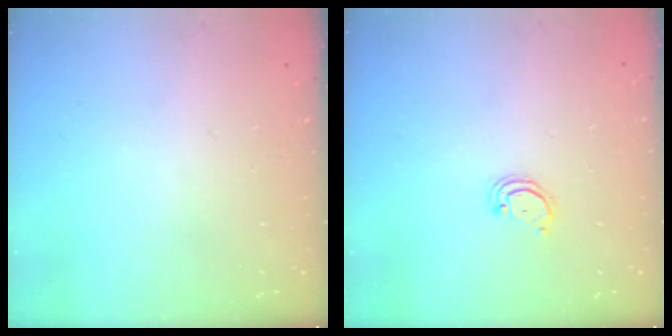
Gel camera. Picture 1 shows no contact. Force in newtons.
{"total": 2.4, "press": 2.4, "slide": 0.2}